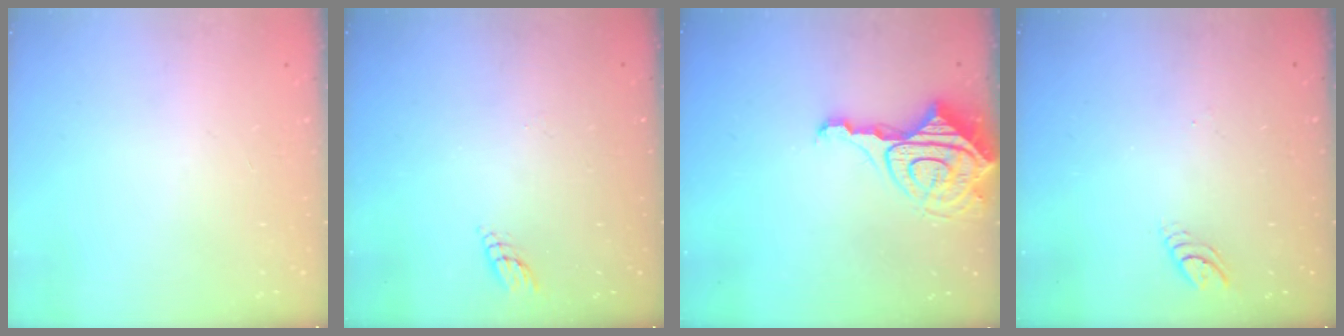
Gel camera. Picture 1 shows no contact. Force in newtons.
{"total": 3.4, "press": 3.3, "slide": 0.3}
{"total": 12.1, "press": 12.0, "slide": 1.1}
{"total": 3.9, "press": 3.9, "slide": 0.3}